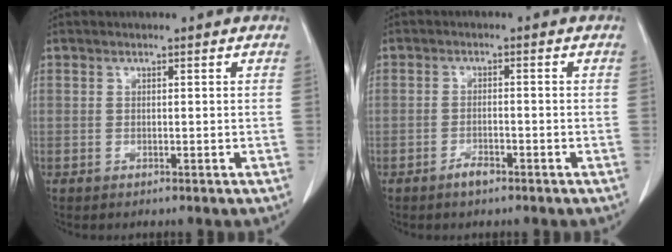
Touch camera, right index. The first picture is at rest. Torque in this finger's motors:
{"motor_torque": [0.31, -0.07, 0.03, 0.01]}